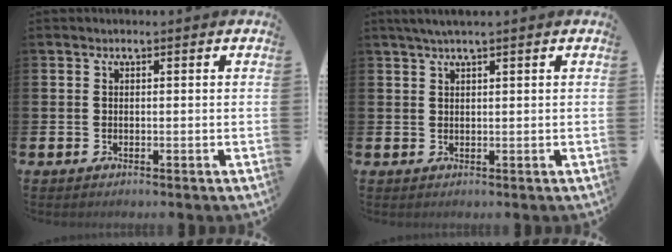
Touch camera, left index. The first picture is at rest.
{"total": 2.0, "force": [1.5, 0.0, 1.3], "torque": [-0.032, 0.005, 0.028]}